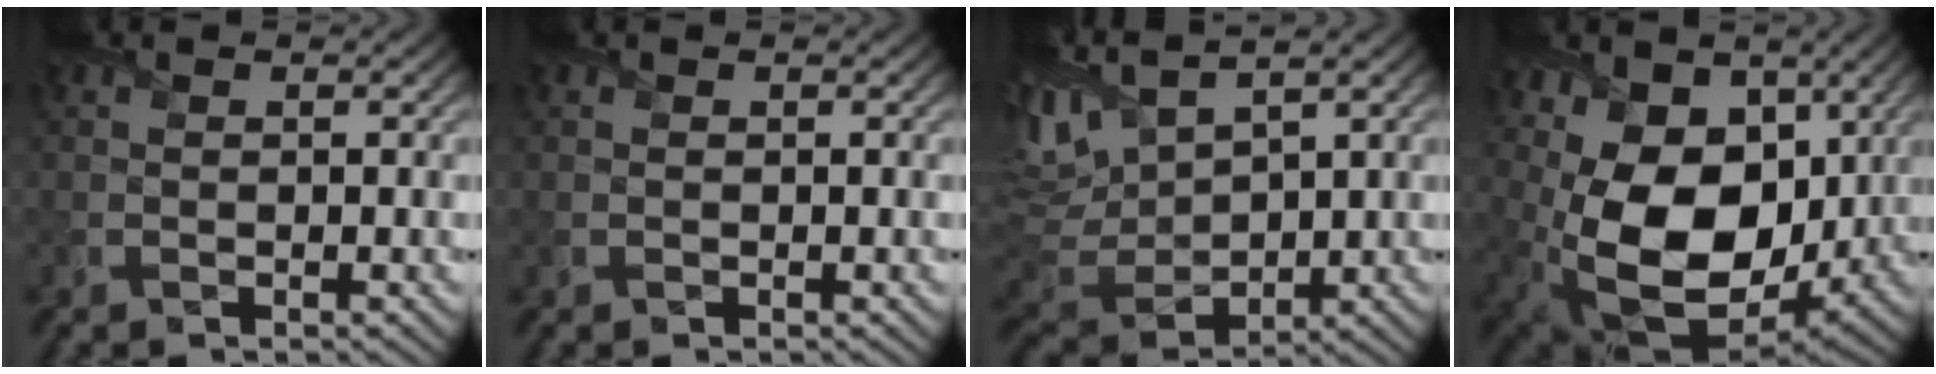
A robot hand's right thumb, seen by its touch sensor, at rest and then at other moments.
{"total": 0.0}
{"total": 10.6, "force": [5.0, 4.8, 8.0], "torque": [-0.227, 0.012, 0.096]}
{"total": 16.6, "force": [2.5, 11.6, 11.5], "torque": [-0.245, -0.034, 0.063]}